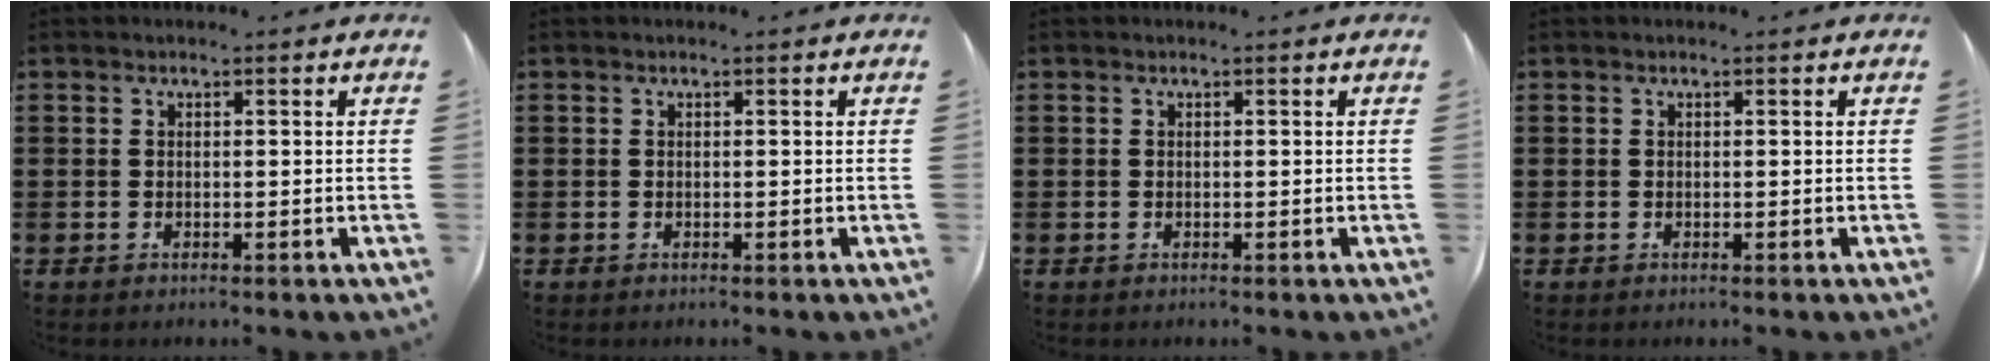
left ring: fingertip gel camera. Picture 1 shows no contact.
{"total": 0.0}
{"total": 0.0}
{"total": 0.0}